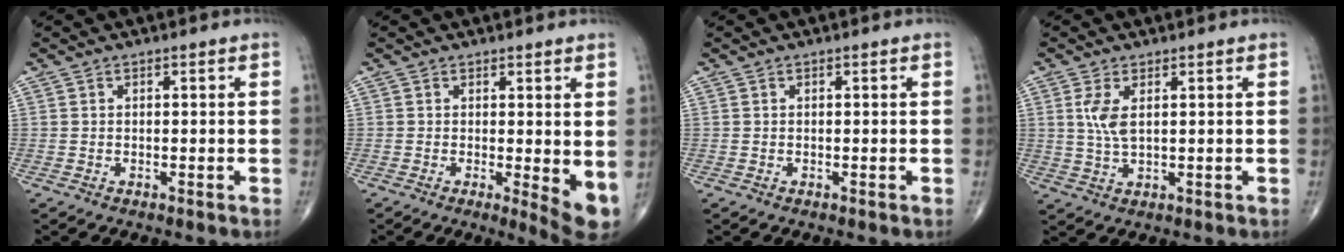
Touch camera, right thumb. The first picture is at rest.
{"total": 5.7, "force": [0.2, 1.7, 5.4], "torque": [-0.070, -0.014, 0.005]}
{"total": 0.0}
{"total": 4.2, "force": [1.2, 1.6, 3.7], "torque": [-0.086, -0.010, 0.029]}